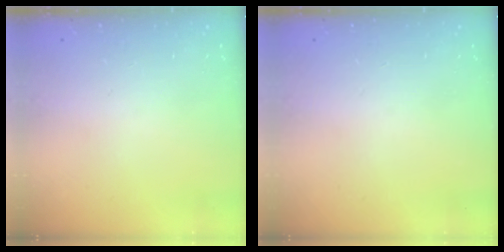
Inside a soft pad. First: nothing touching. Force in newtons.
{"total": 0.0}